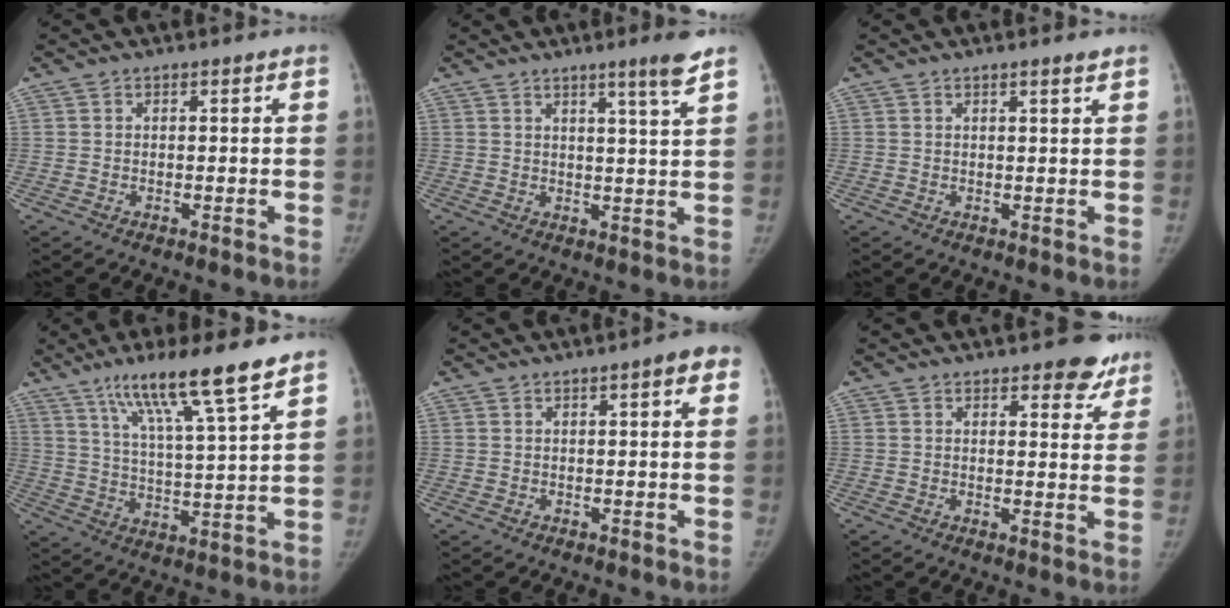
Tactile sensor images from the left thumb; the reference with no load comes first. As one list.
[{"total": 5.7, "force": [3.9, -0.5, 4.1], "torque": [-0.059, -0.030, 0.058]}, {"total": 1.7, "force": [1.2, -0.2, 1.1], "torque": [-0.018, -0.009, 0.020]}, {"total": 14.5, "force": [9.8, 0.5, 10.7], "torque": [-0.181, -0.045, 0.168]}, {"total": 4.1, "force": [1.7, 0.8, 3.6], "torque": [-0.038, 0.002, 0.017]}, {"total": 6.6, "force": [4.9, 2.8, 3.4], "torque": [-0.002, -0.026, 0.054]}]